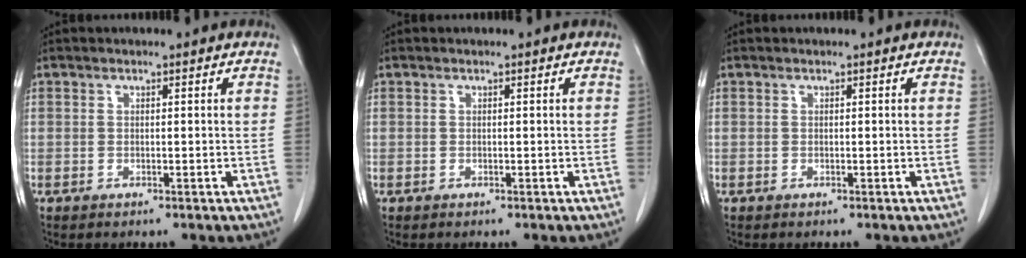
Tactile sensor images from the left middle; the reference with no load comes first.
{"total": 0.0}
{"total": 0.0}